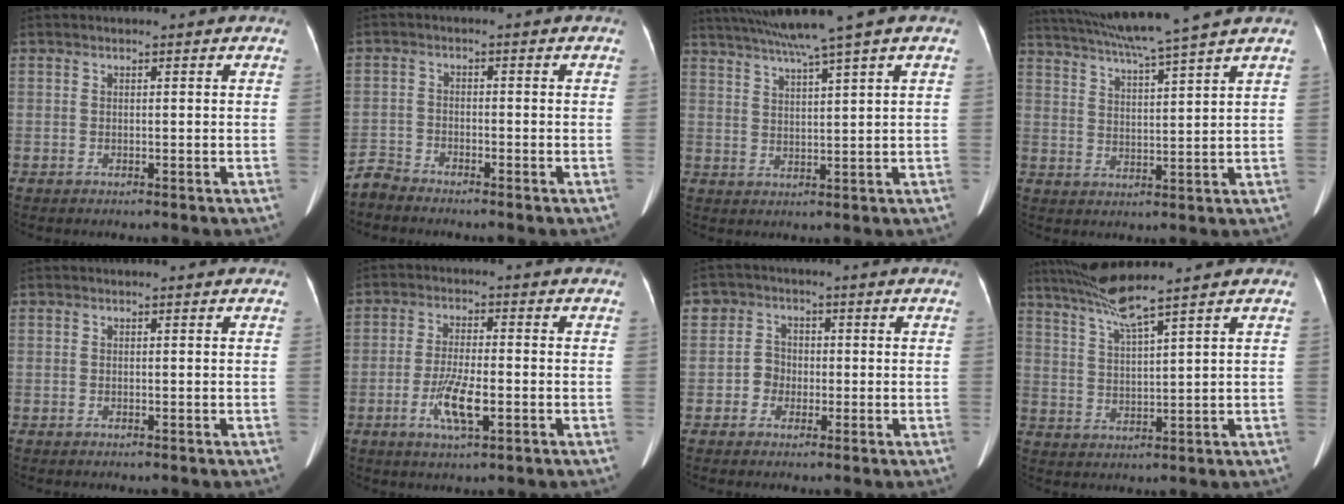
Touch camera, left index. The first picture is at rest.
{"total": 2.7, "force": [-2.6, -0.1, -0.4], "torque": [0.007, -0.016, -0.054]}
{"total": 9.7, "force": [7.5, -1.9, 5.9], "torque": [-0.101, 0.021, 0.120]}
{"total": 13.0, "force": [11.2, -2.2, 6.3], "torque": [-0.113, 0.003, 0.175]}
{"total": 0.0}
{"total": 6.5, "force": [-2.4, 1.3, 6.0], "torque": [-0.119, -0.008, -0.045]}
{"total": 3.6, "force": [-0.7, 3.4, 0.9], "torque": [-0.018, 0.011, -0.011]}
{"total": 6.9, "force": [5.8, -1.7, 3.4], "torque": [-0.074, -0.003, 0.113]}